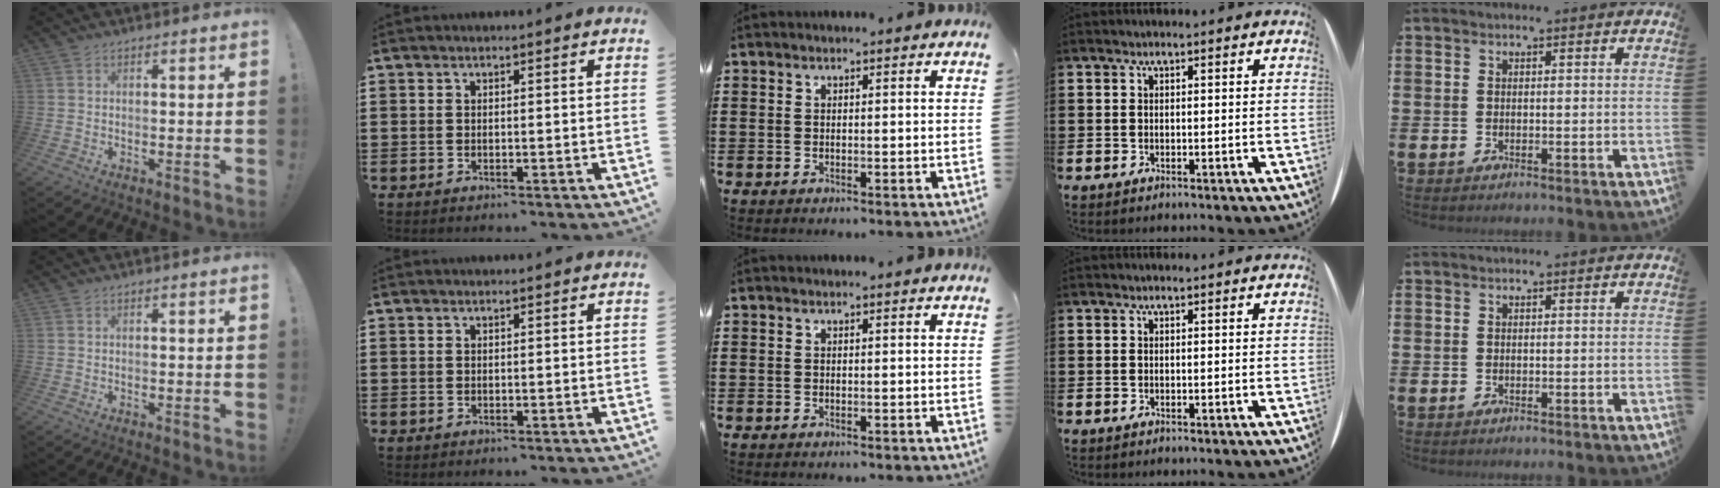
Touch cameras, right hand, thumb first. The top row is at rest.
{}